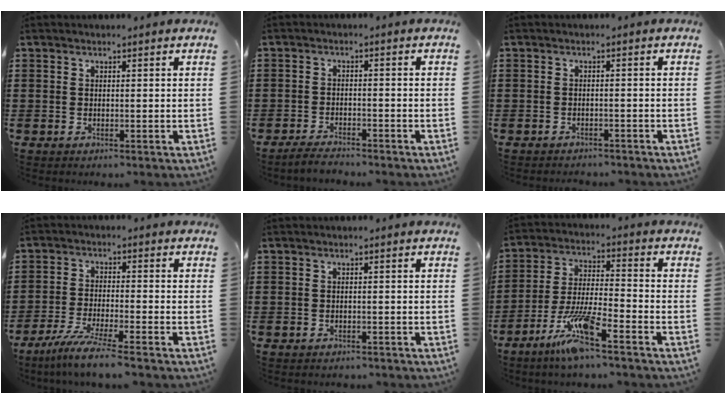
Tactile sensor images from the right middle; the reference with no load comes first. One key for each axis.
{"total": 2.4, "fx": -2.4, "fy": 0.2, "fz": 0.4, "tx": -0.011, "ty": 0.000, "tz": -0.048}
{"total": 1.2, "fx": -1.2, "fy": 0.1, "fz": -0.1, "tx": -0.003, "ty": 0.000, "tz": -0.027}
{"total": 5.9, "fx": -4.8, "fy": -0.5, "fz": 3.3, "tx": -0.072, "ty": -0.021, "tz": -0.090}
{"total": 0.6, "fx": -0.6, "fy": 0.1, "fz": 0.0, "tx": -0.002, "ty": -0.001, "tz": -0.013}
{"total": 9.0, "fx": -6.1, "fy": 0.7, "fz": 6.6, "tx": -0.145, "ty": -0.012, "tz": -0.119}